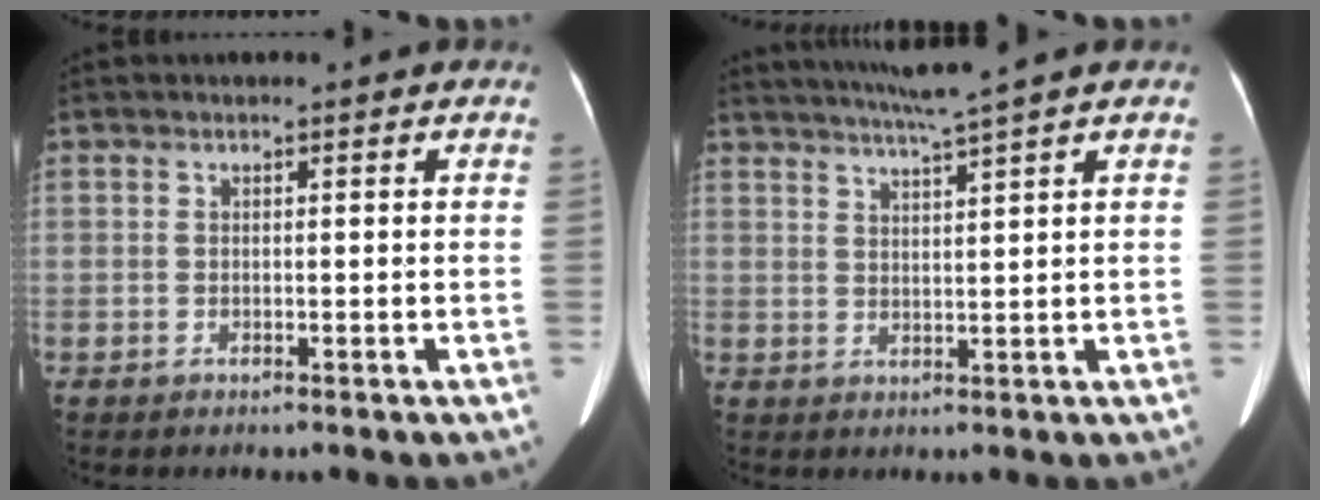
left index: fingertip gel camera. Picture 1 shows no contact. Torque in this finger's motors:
{"motor_torque": [0.22, -0.48, -0.02, 0.07]}